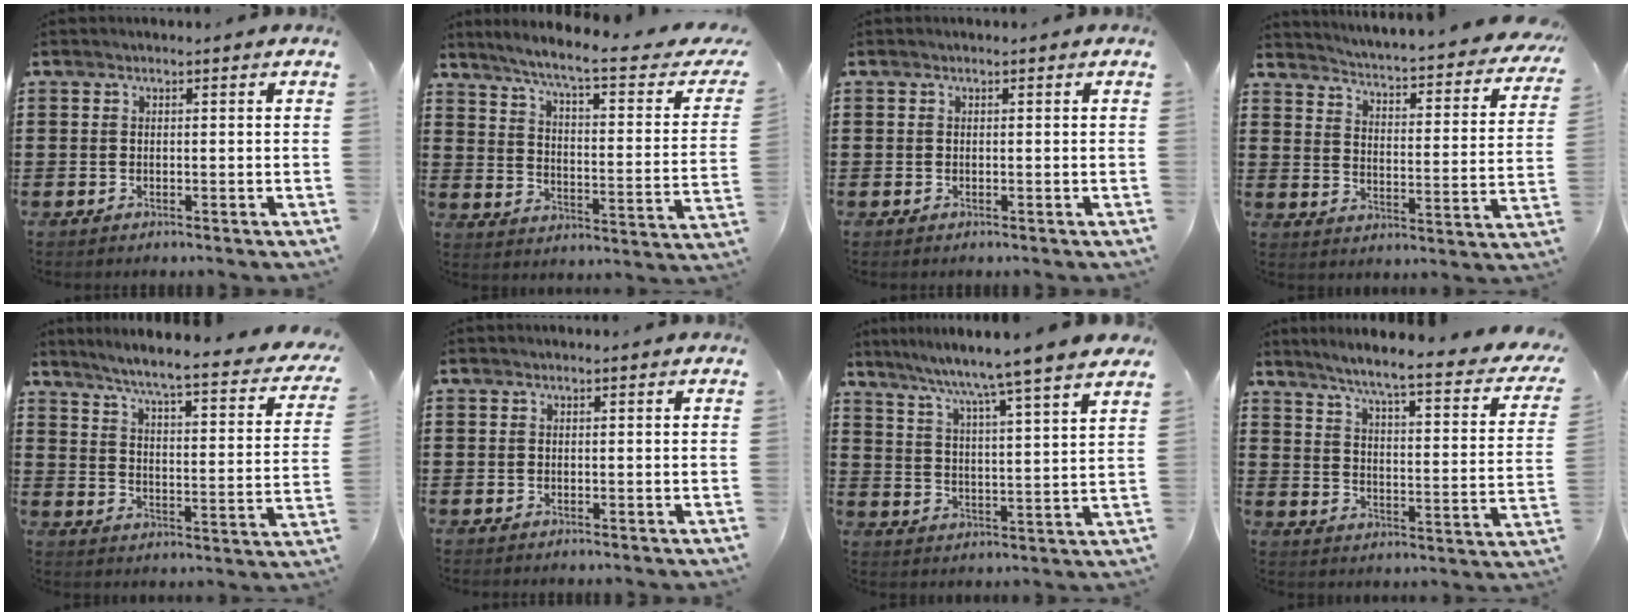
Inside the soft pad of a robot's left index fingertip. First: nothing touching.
{"total": 7.2, "force": [5.2, -0.4, 5.0], "torque": [-0.109, -0.040, 0.077]}
{"total": 0.0}
{"total": 3.3, "force": [3.1, -0.7, 1.1], "torque": [-0.041, -0.036, 0.041]}
{"total": 5.2, "force": [4.4, -0.8, 2.7], "torque": [-0.075, -0.042, 0.062]}
{"total": 0.0}
{"total": 6.3, "force": [5.4, -1.9, 2.5], "torque": [-0.072, -0.047, 0.081]}
{"total": 5.7, "force": [4.5, -0.7, 3.4], "torque": [-0.088, -0.041, 0.066]}